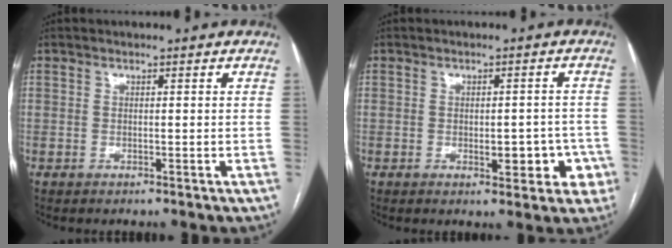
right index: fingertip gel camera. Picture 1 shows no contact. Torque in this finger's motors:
{"motor_torque": [0.25, 0.02, 0.10, 0.03]}